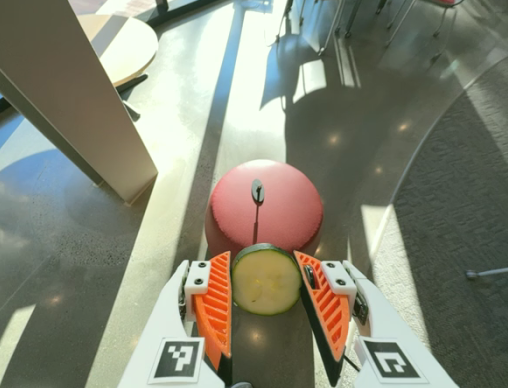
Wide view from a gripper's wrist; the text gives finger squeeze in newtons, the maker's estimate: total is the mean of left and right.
{"total": 9.4, "left": 9.7, "right": 9.1}